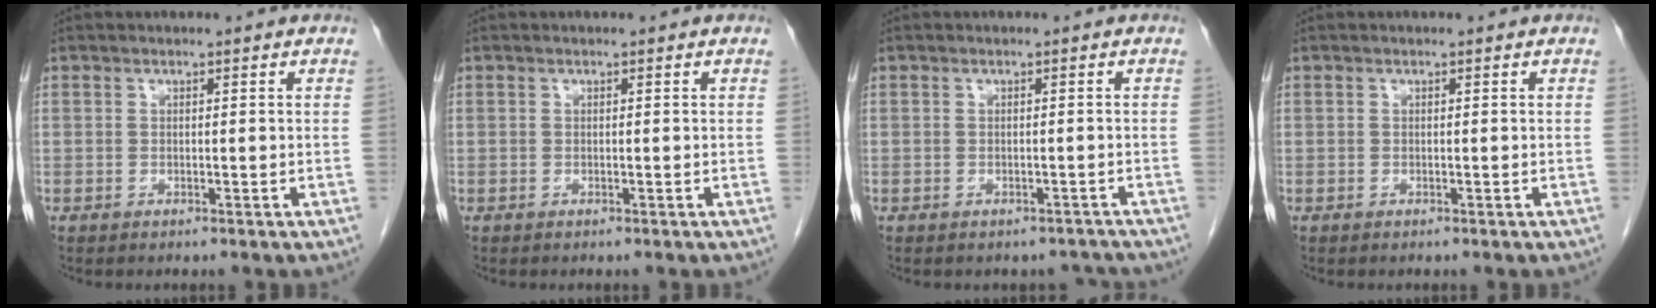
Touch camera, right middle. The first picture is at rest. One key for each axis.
{"total": 0.0}
{"total": 2.9, "fx": -2.5, "fy": 1.4, "fz": 0.1, "tx": 0.002, "ty": 0.009, "tz": -0.030}
{"total": 0.0}